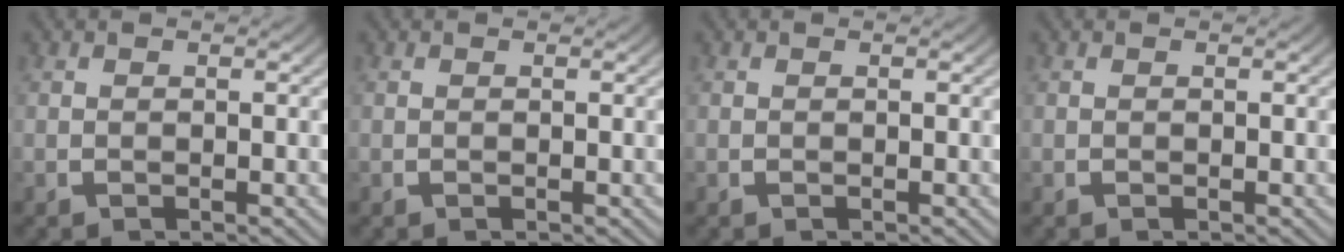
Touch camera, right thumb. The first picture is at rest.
{"total": 0.0}
{"total": 0.0}
{"total": 0.0}